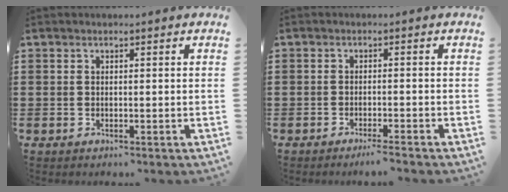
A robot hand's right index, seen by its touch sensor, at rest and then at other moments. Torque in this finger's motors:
{"motor_torque": [0.38, -0.30, 0.10, 0.01]}